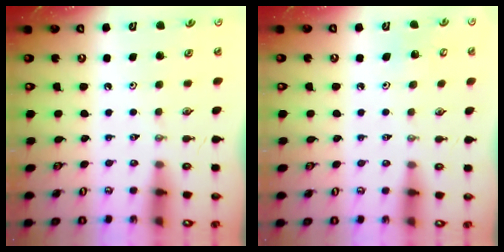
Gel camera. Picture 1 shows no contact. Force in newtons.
{"total": 5.1, "press": 5.0, "slide": 0.9}